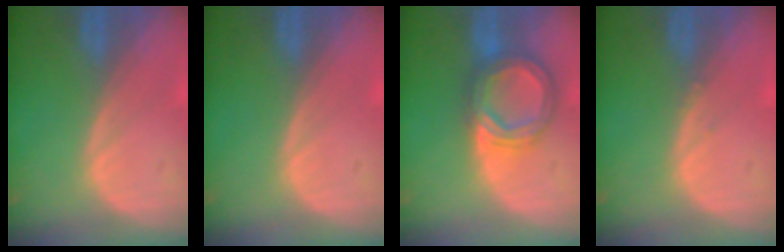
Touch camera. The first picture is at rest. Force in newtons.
{"total": 0.0}
{"total": 7.2, "press": 7.2, "slide": 0.6}
{"total": 0.5, "press": 0.5, "slide": 0.2}